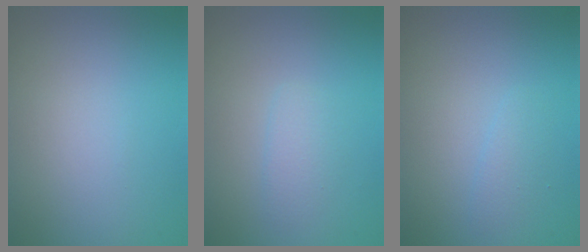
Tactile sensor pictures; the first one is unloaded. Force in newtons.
{"total": 1.2, "press": 1.2, "slide": 0.0}
{"total": 1.0, "press": 1.0, "slide": 0.0}